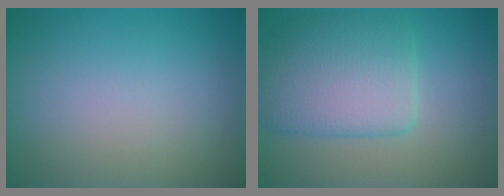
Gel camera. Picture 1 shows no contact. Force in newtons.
{"total": 5.7, "press": 5.7, "slide": 0.2}